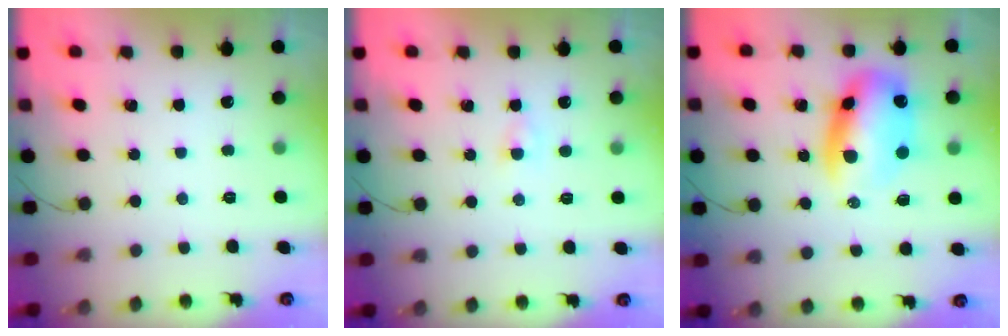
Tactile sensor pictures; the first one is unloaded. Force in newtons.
{"total": 1.5, "press": 1.4, "slide": 0.6}
{"total": 11.9, "press": 11.5, "slide": 3.2}